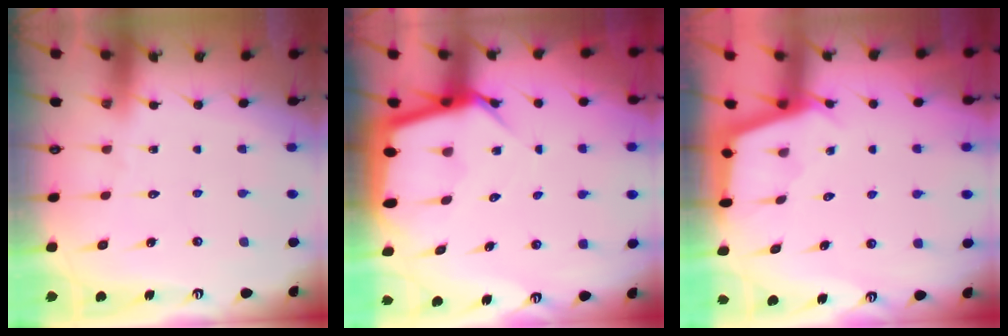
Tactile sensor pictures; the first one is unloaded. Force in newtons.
{"total": 8.8, "press": 8.8, "slide": 0.7}
{"total": 2.8, "press": 2.8, "slide": 0.3}